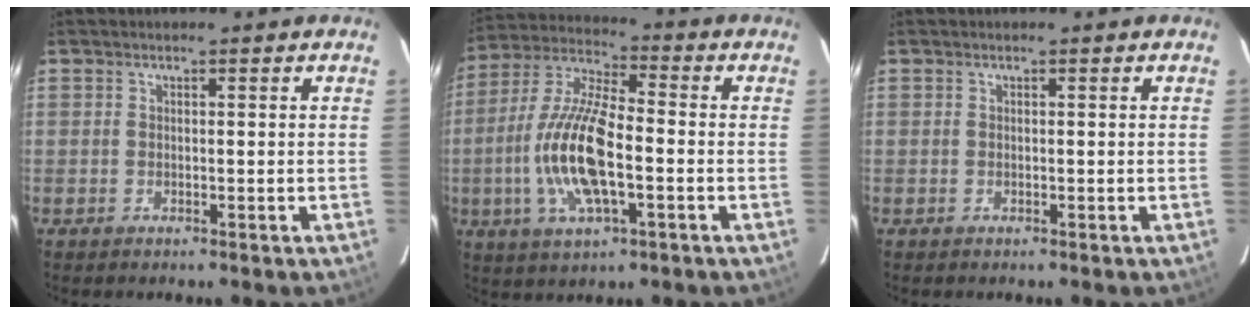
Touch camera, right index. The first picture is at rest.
{"total": 15.7, "force": [-3.2, 5.3, 14.4], "torque": [-0.300, -0.001, -0.063]}
{"total": 0.0}